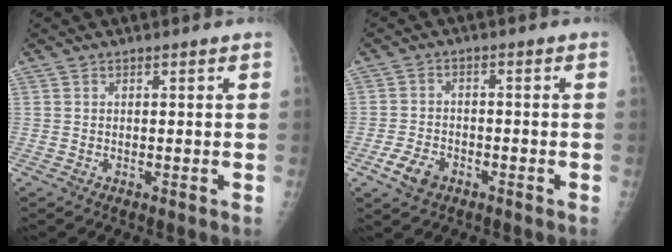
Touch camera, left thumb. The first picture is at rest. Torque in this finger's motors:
{"motor_torque": [-0.43, 1.20, 0.34, 0.17, 0.02]}